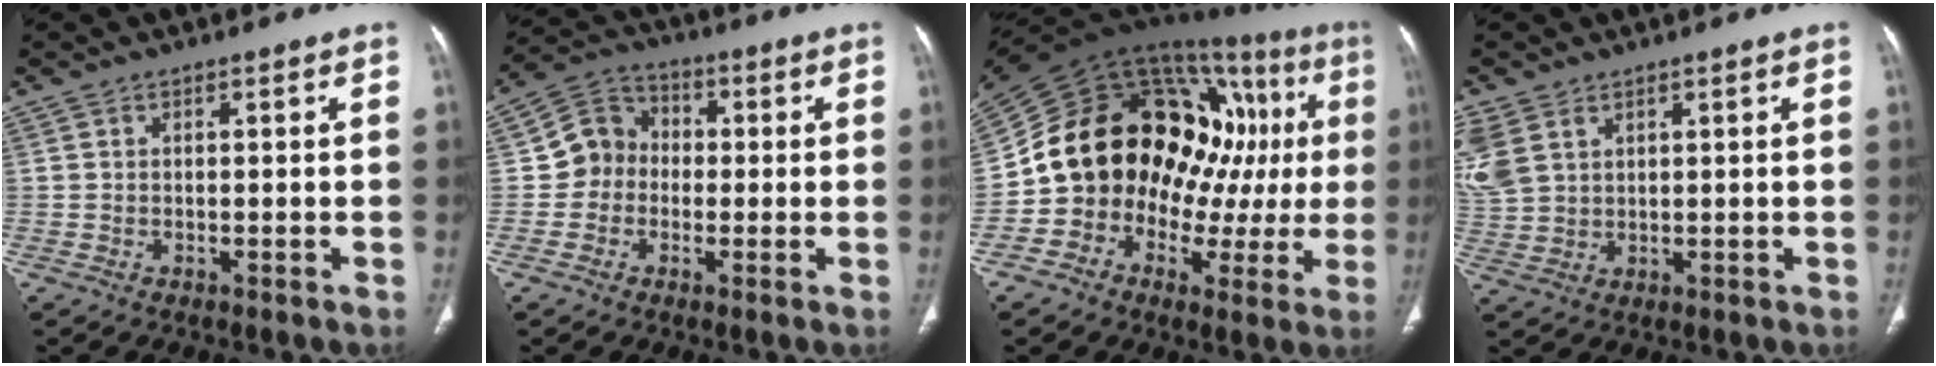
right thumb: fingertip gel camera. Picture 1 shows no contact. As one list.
[{"total": 7.7, "force": [-0.7, 7.1, 2.8], "torque": [-0.019, 0.028, -0.028]}, {"total": 26.3, "force": [1.9, 17.3, 19.8], "torque": [-0.258, 0.059, 0.032]}, {"total": 8.2, "force": [3.9, 5.6, 4.6], "torque": [-0.120, -0.001, 0.092]}]